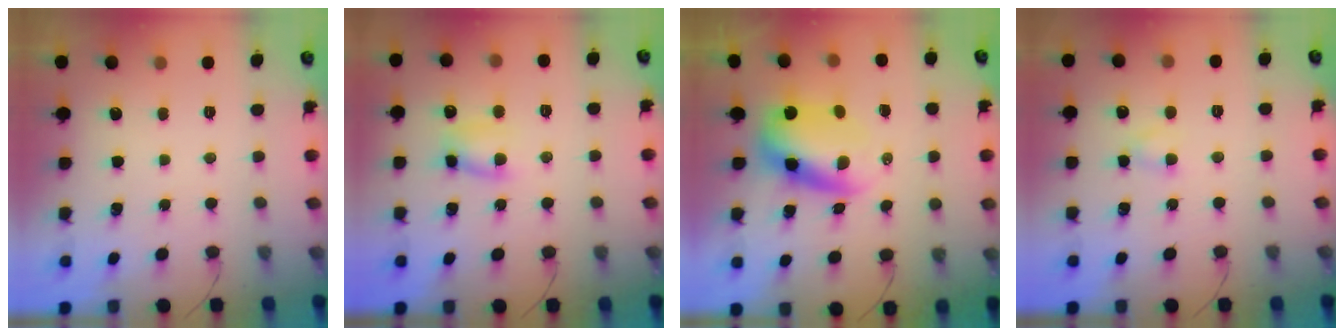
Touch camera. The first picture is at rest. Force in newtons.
{"total": 6.5, "press": 6.5, "slide": 0.2}
{"total": 7.0, "press": 6.8, "slide": 1.4}
{"total": 2.8, "press": 2.6, "slide": 1.0}